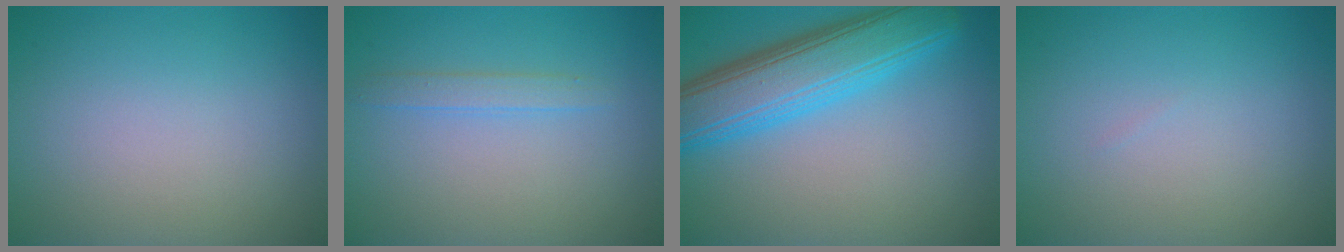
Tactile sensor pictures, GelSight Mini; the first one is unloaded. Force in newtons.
{"total": 1.4, "press": 1.4, "slide": 0.0}
{"total": 8.1, "press": 8.1, "slide": 0.2}
{"total": 0.0}